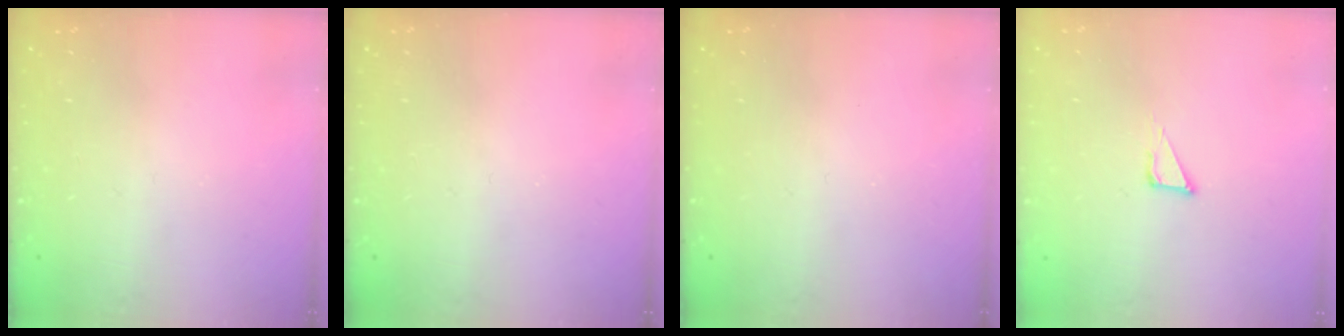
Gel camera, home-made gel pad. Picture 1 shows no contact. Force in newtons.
{"total": 0.0}
{"total": 0.0}
{"total": 2.3, "press": 2.3, "slide": 0.1}